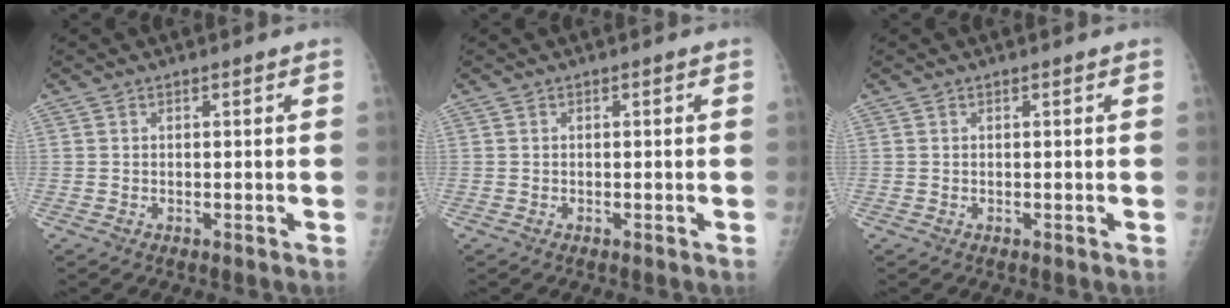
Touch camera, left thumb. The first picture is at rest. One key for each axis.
{"total": 0.0}
{"total": 0.0}